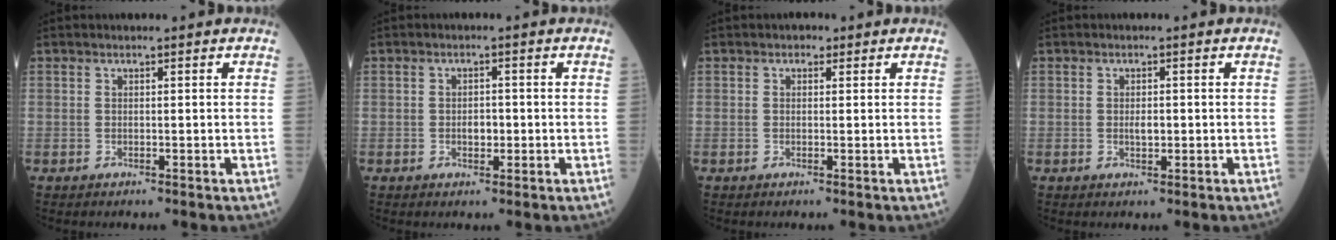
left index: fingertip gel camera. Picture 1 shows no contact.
{"total": 1.9, "force": [-0.6, 1.1, 1.4], "torque": [-0.019, 0.000, -0.009]}
{"total": 1.0, "force": [0.4, 0.8, 0.3], "torque": [-0.002, -0.003, 0.000]}
{"total": 1.4, "force": [-0.3, 0.6, 1.2], "torque": [-0.020, -0.004, -0.004]}